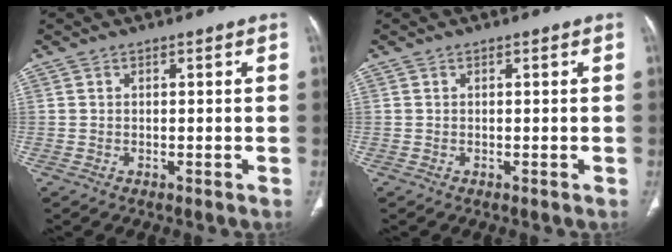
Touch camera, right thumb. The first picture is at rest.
{"total": 0.0}